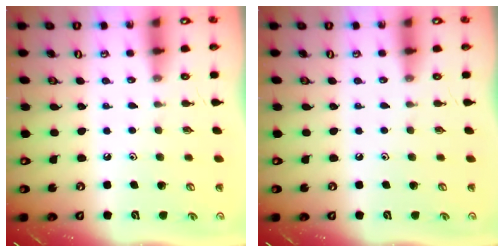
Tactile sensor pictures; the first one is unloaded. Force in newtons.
{"total": 0.0}